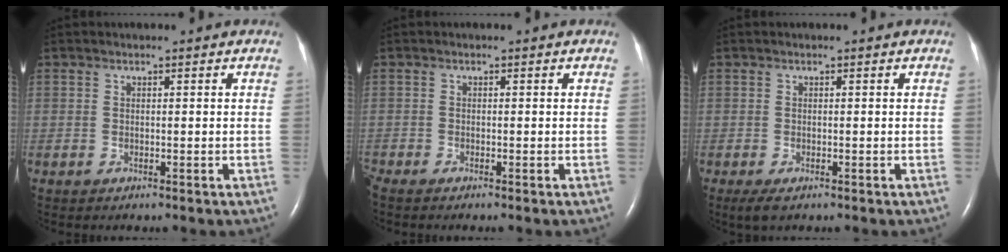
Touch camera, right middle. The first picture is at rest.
{"total": 1.0, "force": [-0.9, -0.2, 0.3], "torque": [-0.015, -0.004, -0.021]}
{"total": 2.0, "force": [-1.2, 0.7, 1.5], "torque": [-0.032, -0.006, -0.018]}